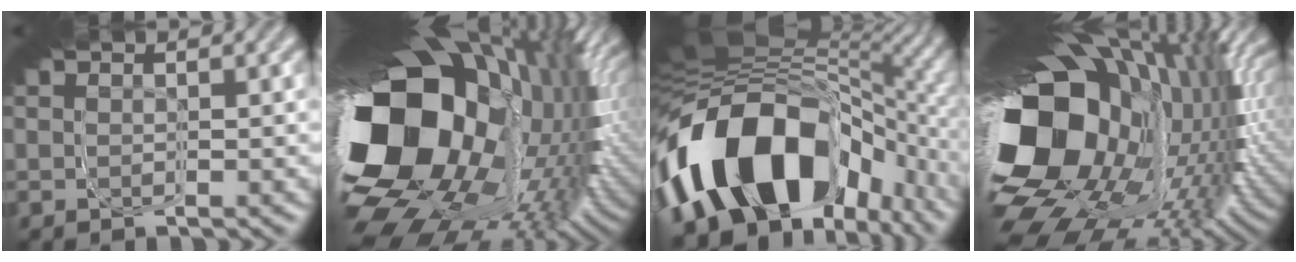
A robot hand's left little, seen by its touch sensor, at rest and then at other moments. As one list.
[{"total": 31.2, "force": [-1.2, 14.5, 27.6], "torque": [-0.352, -0.005, -0.020]}, {"total": 18.2, "force": [-3.1, 9.2, 15.4], "torque": [-0.218, 0.029, -0.059]}, {"total": 26.0, "force": [-0.5, 11.5, 23.3], "torque": [-0.292, 0.015, -0.008]}]